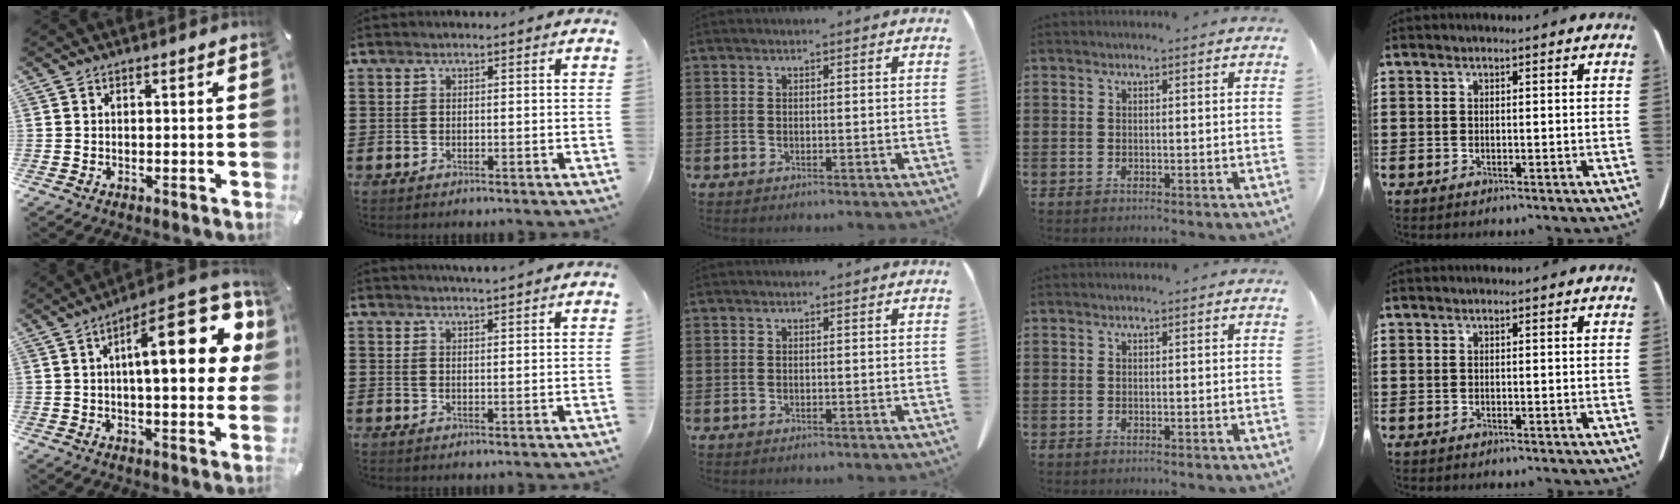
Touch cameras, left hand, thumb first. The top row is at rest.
{"thumb": {"total": 22.8, "force": [6.6, 8.4, 20.1], "torque": [-0.285, -0.023, 0.098]}, "index": {"total": 2.5, "force": [2.5, -0.3, 0.2], "torque": [-0.010, -0.008, 0.047]}}